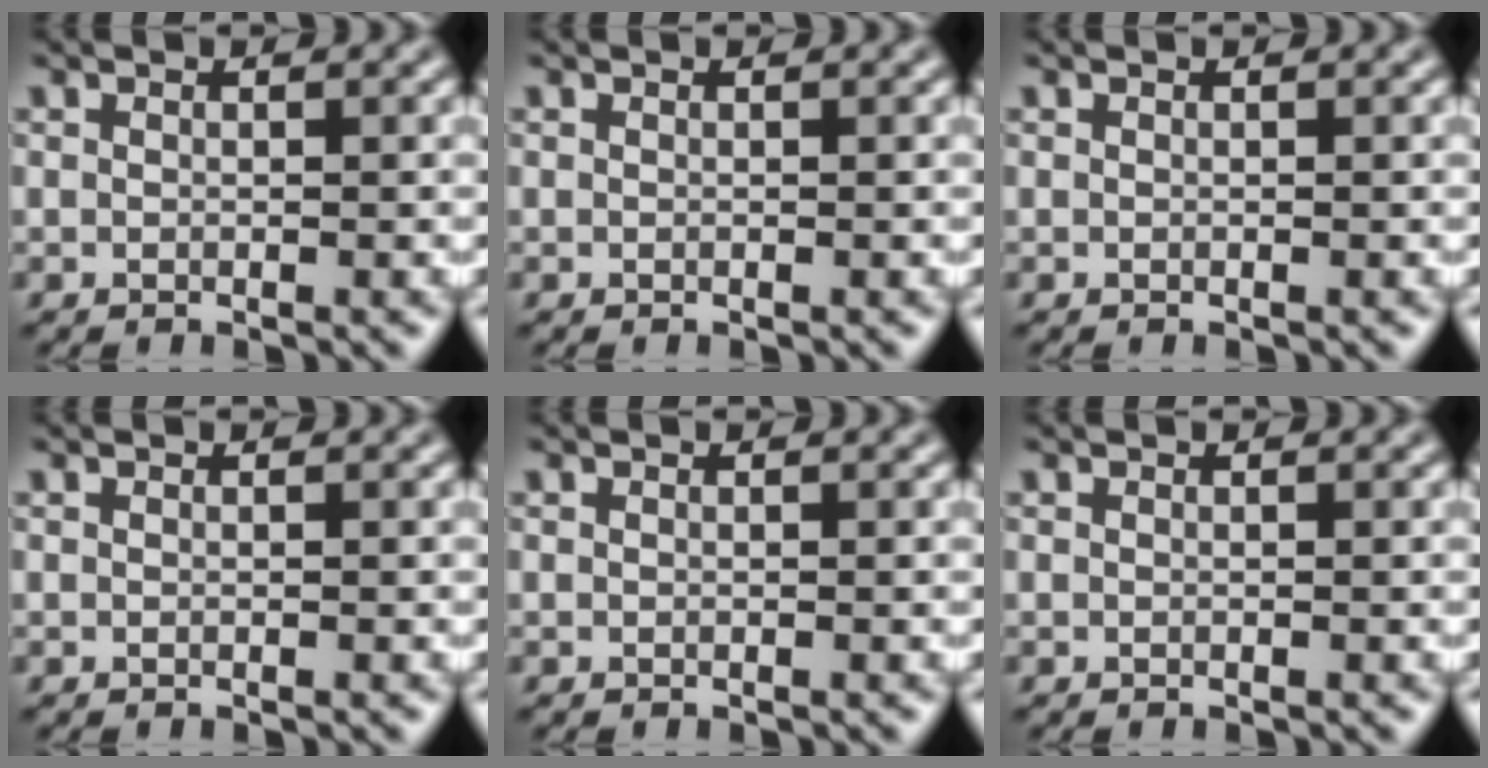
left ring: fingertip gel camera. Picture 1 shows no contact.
{"total": 0.0}
{"total": 0.0}
{"total": 0.0}
{"total": 0.0}
{"total": 0.0}